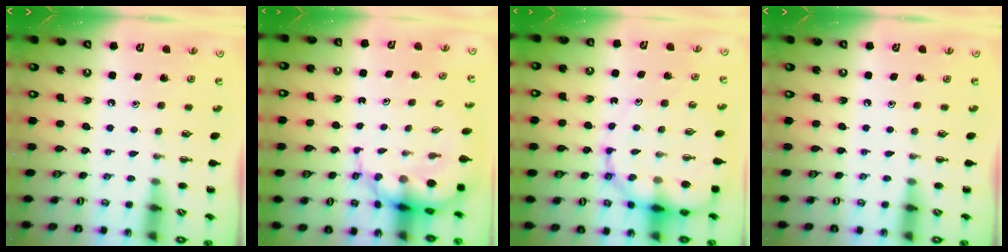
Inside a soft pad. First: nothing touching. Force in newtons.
{"total": 8.2, "press": 7.7, "slide": 2.8}
{"total": 13.1, "press": 12.5, "slide": 3.7}
{"total": 0.0}